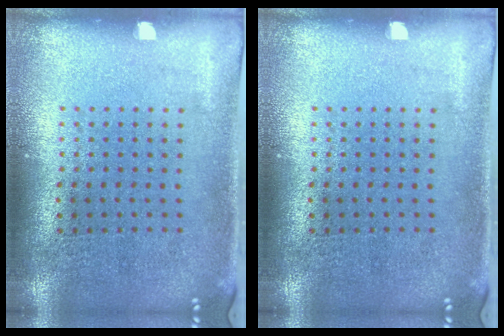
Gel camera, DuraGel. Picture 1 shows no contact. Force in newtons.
{"total": 0.0}